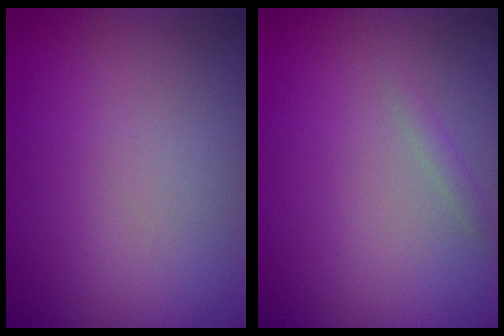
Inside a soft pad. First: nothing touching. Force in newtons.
{"total": 0.7, "press": 0.7, "slide": 0.1}